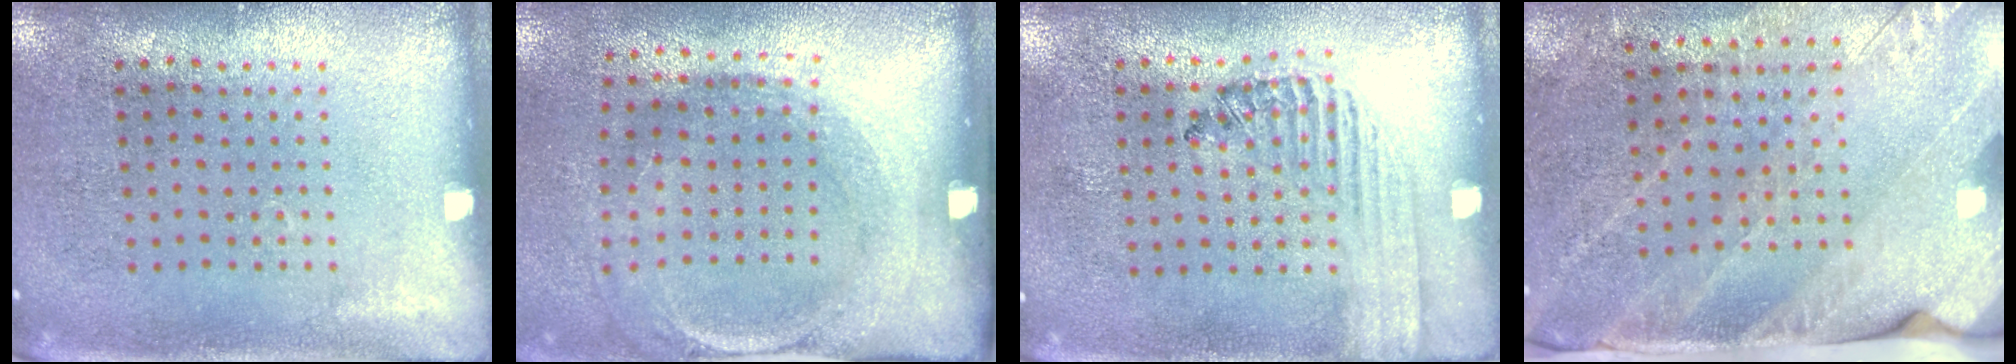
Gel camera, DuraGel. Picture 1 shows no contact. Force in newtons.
{"total": 1.7, "press": 1.2, "slide": 1.1}
{"total": 1.4, "press": 1.2, "slide": 0.7}
{"total": 3.5, "press": 3.0, "slide": 1.8}